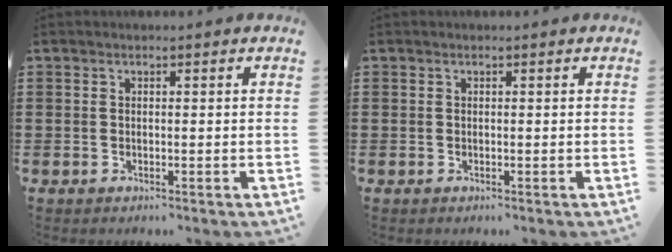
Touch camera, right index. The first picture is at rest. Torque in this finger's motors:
{"motor_torque": [0.30, 0.19, 0.00, 0.00]}